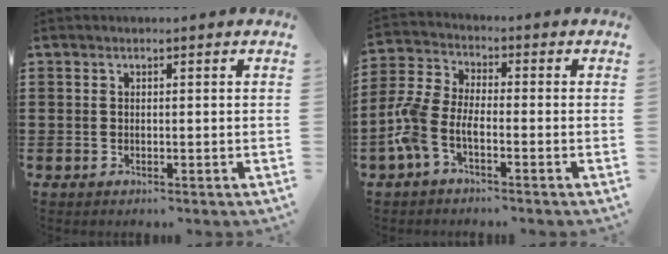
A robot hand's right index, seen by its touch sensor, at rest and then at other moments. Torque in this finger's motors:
{"motor_torque": [1.25, -0.89, 0.43, 0.21]}